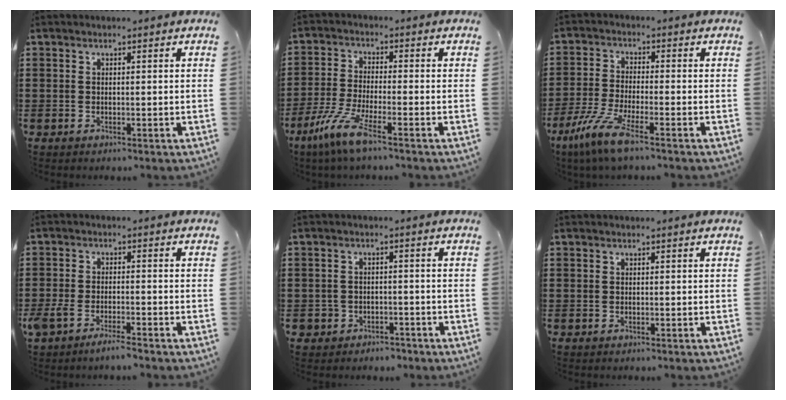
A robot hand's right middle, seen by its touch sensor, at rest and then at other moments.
{"total": 7.6, "force": [-4.6, 1.0, 6.0], "torque": [-0.143, -0.020, -0.092]}
{"total": 7.3, "force": [-4.7, 0.9, 5.5], "torque": [-0.137, -0.021, -0.096]}
{"total": 3.5, "force": [-2.9, 0.3, 1.9], "torque": [-0.054, -0.007, -0.061]}
{"total": 2.3, "force": [-2.0, 1.2, -0.2], "torque": [-0.006, 0.000, -0.046]}
{"total": 0.0}